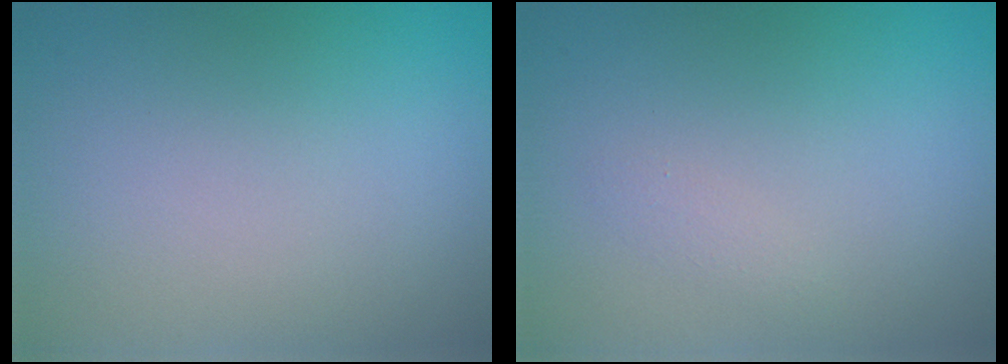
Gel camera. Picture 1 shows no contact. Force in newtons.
{"total": 0.7, "press": 0.7, "slide": 0.1}